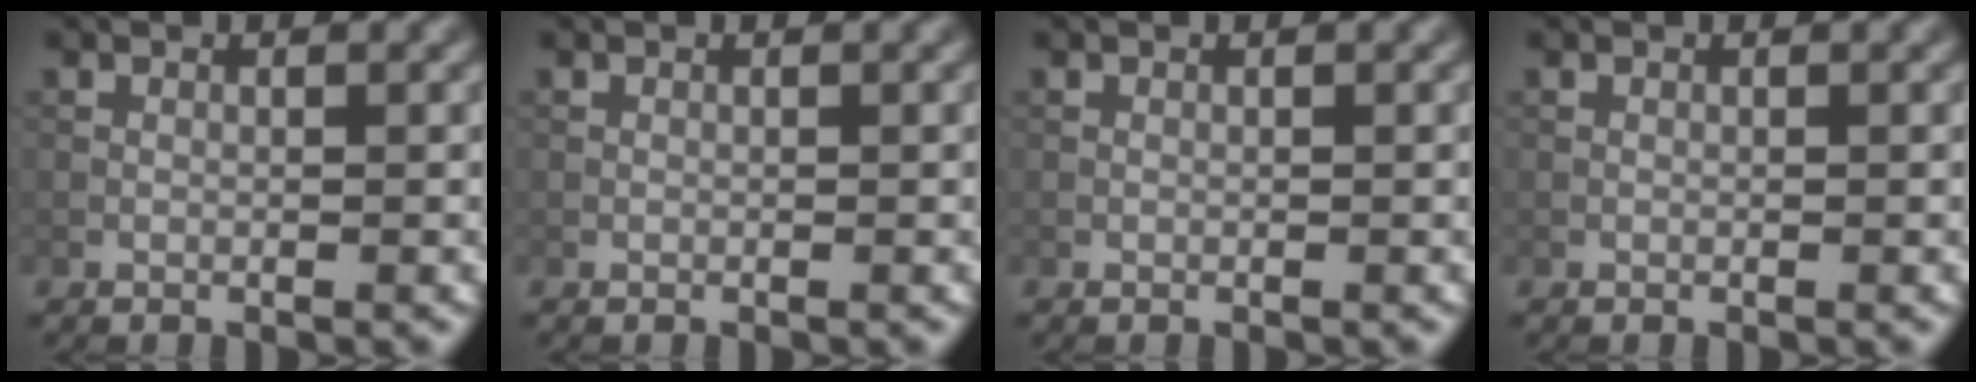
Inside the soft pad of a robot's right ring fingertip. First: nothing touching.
{"total": 0.0}
{"total": 0.0}
{"total": 0.0}